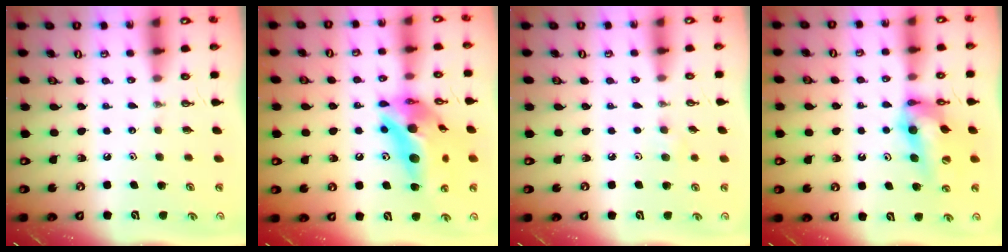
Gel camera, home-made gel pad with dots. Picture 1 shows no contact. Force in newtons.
{"total": 20.2, "press": 19.9, "slide": 3.7}
{"total": 5.4, "press": 4.9, "slide": 2.2}
{"total": 13.5, "press": 13.0, "slide": 3.6}